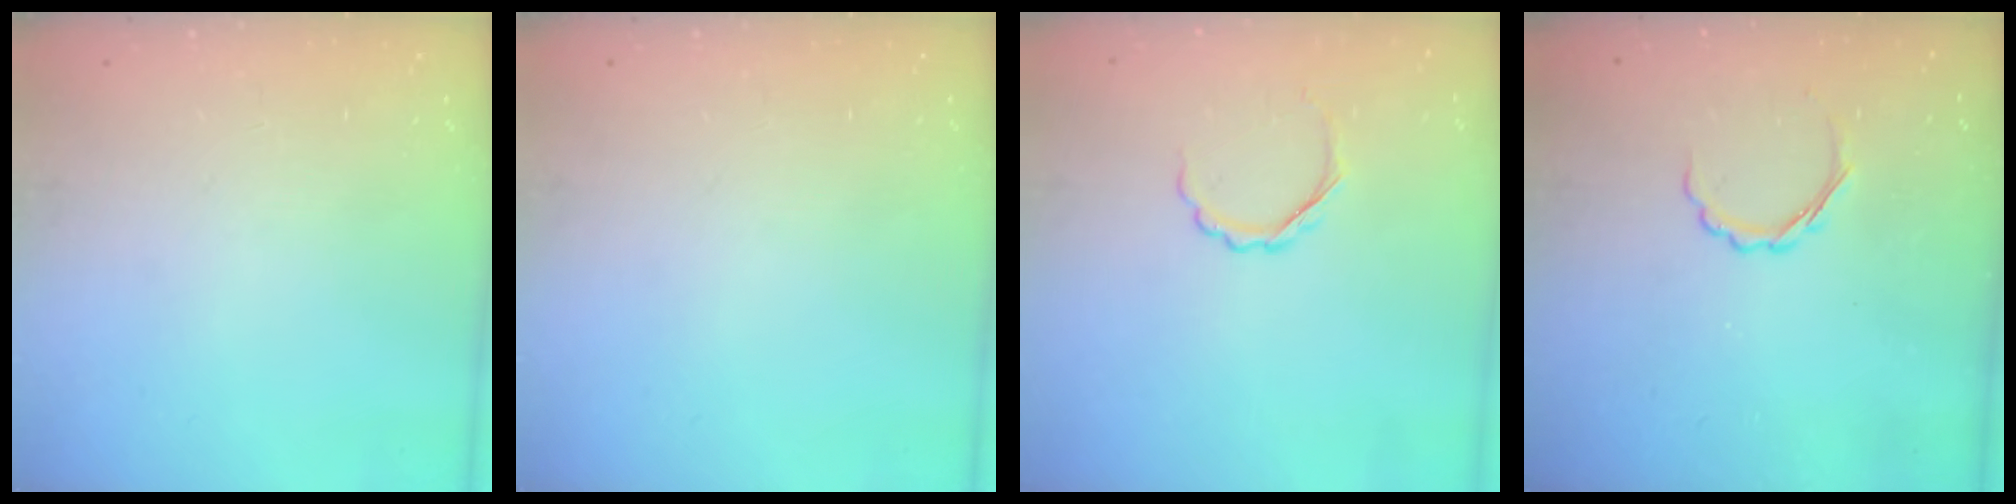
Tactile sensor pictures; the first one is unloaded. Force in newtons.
{"total": 0.0}
{"total": 4.1, "press": 4.0, "slide": 1.0}
{"total": 4.4, "press": 4.2, "slide": 1.1}